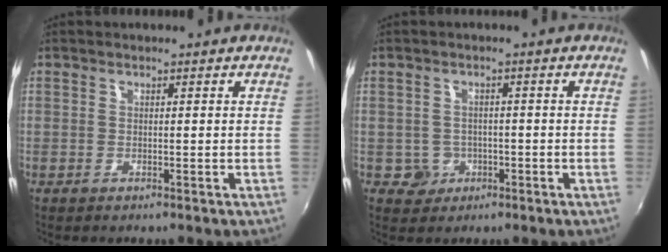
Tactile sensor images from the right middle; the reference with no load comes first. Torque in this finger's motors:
{"motor_torque": [0.20, -0.16, 0.01, -0.01]}